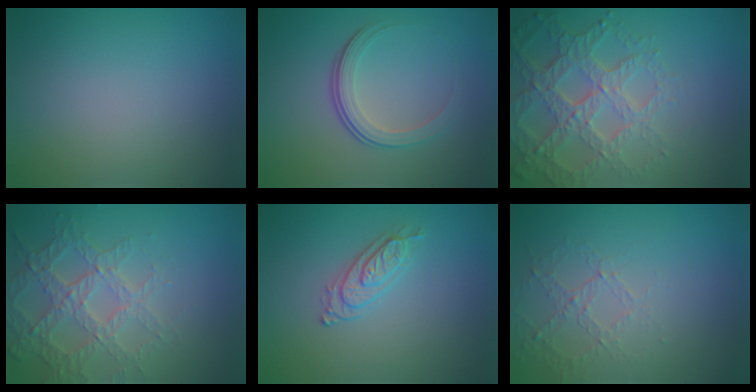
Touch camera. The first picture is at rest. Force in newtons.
{"total": 3.6, "press": 2.4, "slide": 2.7}
{"total": 6.8, "press": 5.0, "slide": 4.7}
{"total": 3.9, "press": 3.8, "slide": 0.9}
{"total": 2.2, "press": 2.1, "slide": 0.7}
{"total": 1.4, "press": 0.8, "slide": 1.2}